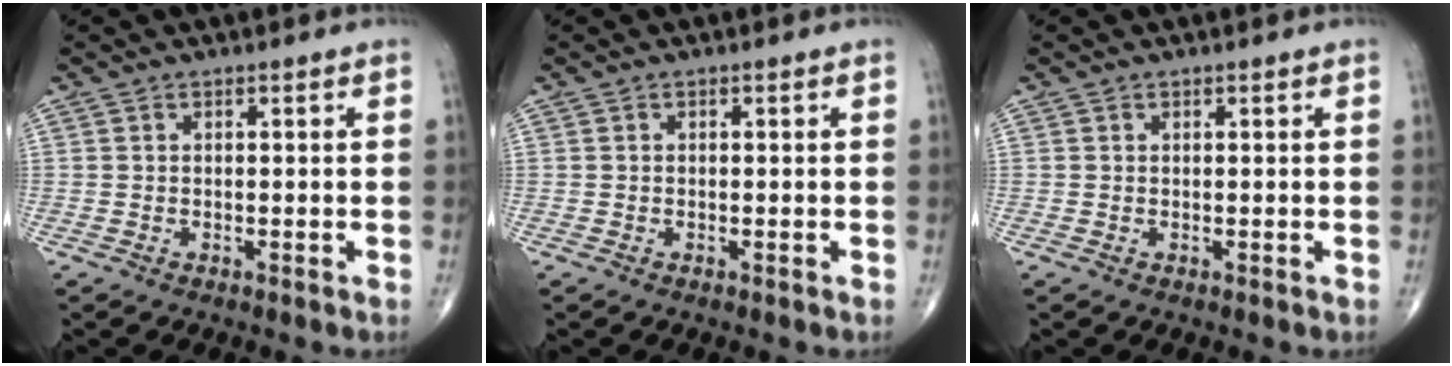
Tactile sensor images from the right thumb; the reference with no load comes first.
{"total": 0.0}
{"total": 0.0}